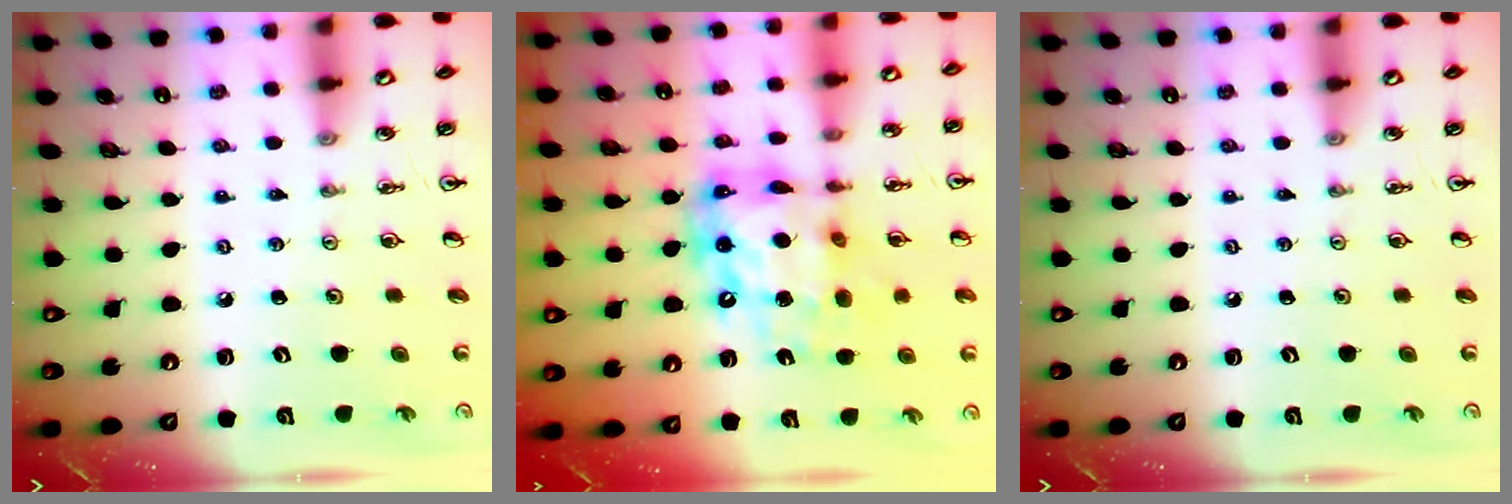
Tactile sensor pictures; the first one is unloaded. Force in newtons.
{"total": 16.2, "press": 16.2, "slide": 1.6}
{"total": 0.0}